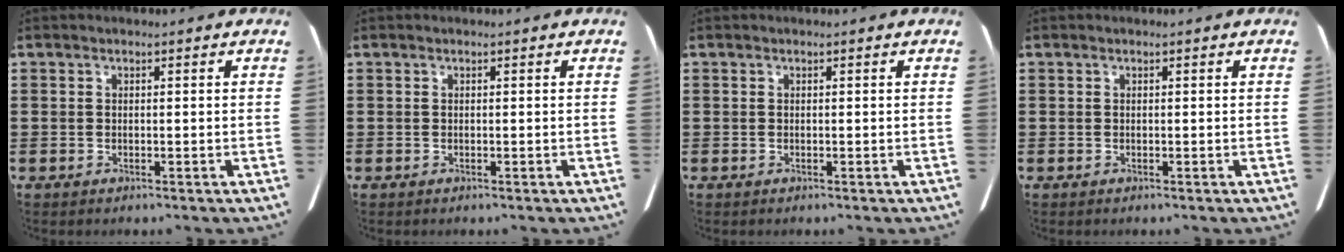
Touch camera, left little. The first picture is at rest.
{"total": 0.0}
{"total": 0.0}
{"total": 0.0}